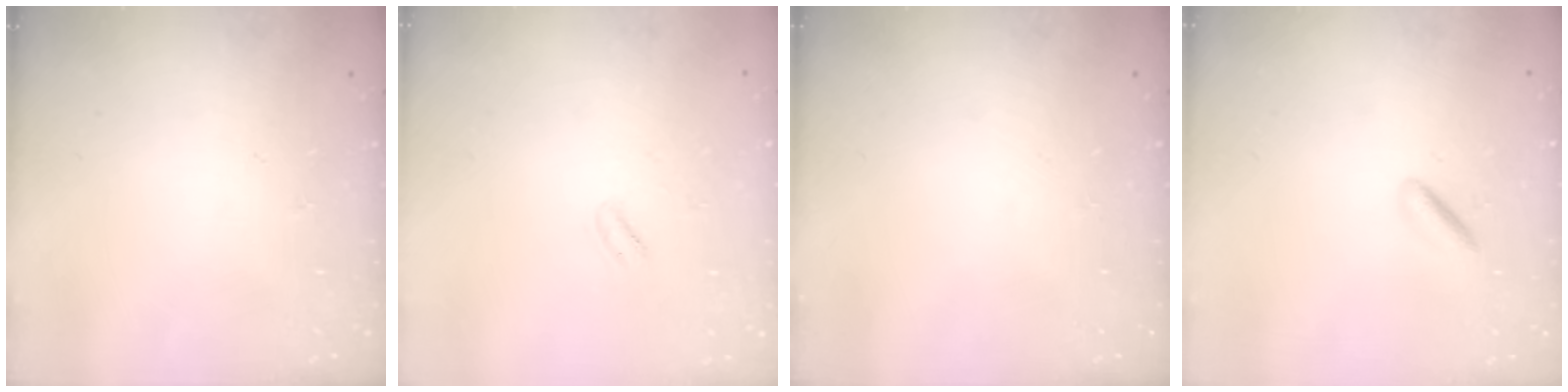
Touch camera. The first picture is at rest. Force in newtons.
{"total": 0.5, "press": 0.0, "slide": 0.5}
{"total": 0.0}
{"total": 1.9, "press": 1.7, "slide": 0.7}